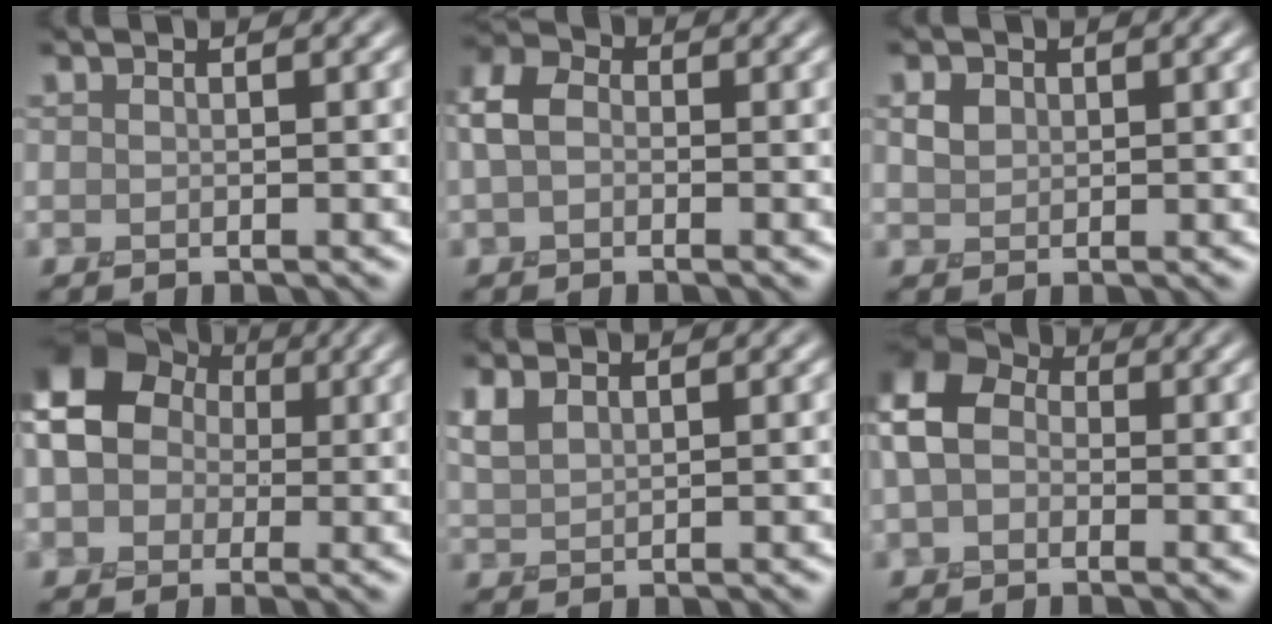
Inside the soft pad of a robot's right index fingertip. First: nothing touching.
{"total": 3.8, "force": [0.2, 2.7, 2.6], "torque": [-0.059, 0.011, -0.009]}
{"total": 1.5, "force": [0.6, 1.2, 0.7], "torque": [-0.016, 0.002, 0.010]}
{"total": 12.0, "force": [1.5, 10.5, 5.6], "torque": [-0.121, 0.029, -0.017]}
{"total": 2.2, "force": [1.4, 1.0, 1.4], "torque": [-0.039, 0.004, 0.033]}
{"total": 7.4, "force": [0.4, 5.4, 5.0], "torque": [-0.116, 0.018, -0.005]}